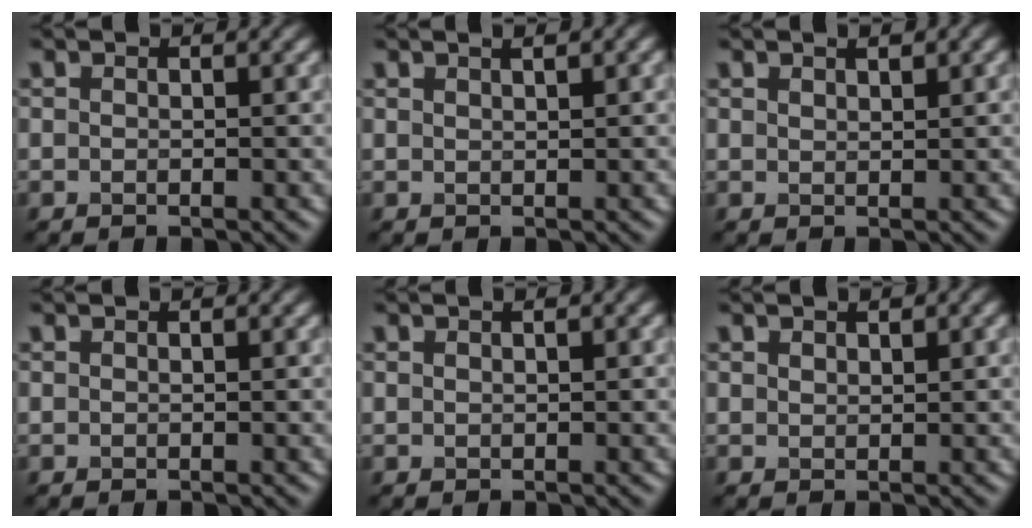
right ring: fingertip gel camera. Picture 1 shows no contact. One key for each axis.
{"total": 1.6, "fx": 1.0, "fy": 0.4, "fz": 1.2, "tx": -0.011, "ty": 0.001, "tz": 0.012}
{"total": 1.3, "fx": 0.9, "fy": 0.5, "fz": 0.8, "tx": -0.013, "ty": 0.002, "tz": 0.016}
{"total": 0.0}
{"total": 0.6, "fx": 0.3, "fy": 0.2, "fz": 0.5, "tx": -0.009, "ty": 0.005, "tz": 0.004}
{"total": 1.0, "fx": 0.7, "fy": 0.5, "fz": 0.5, "tx": -0.009, "ty": 0.002, "tz": 0.013}